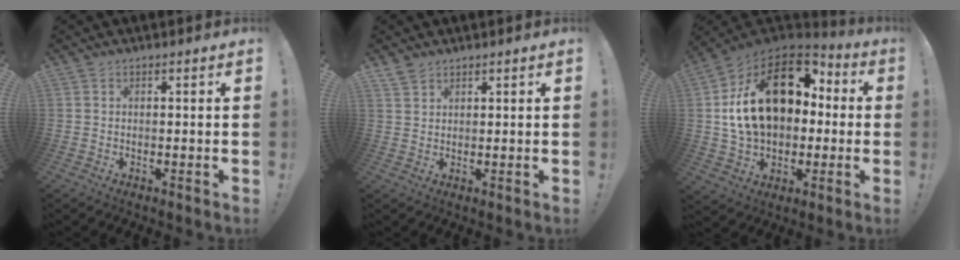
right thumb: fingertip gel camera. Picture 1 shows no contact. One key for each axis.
{"total": 2.7, "fx": 2.3, "fy": 1.2, "fz": 0.7, "tx": -0.011, "ty": -0.013, "tz": 0.045}
{"total": 23.6, "fx": 4.7, "fy": 15.8, "fz": 16.8, "tx": -0.276, "ty": -0.006, "tz": 0.094}